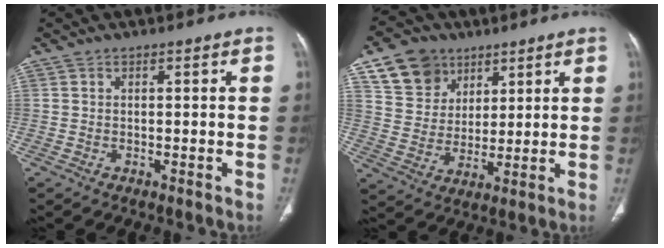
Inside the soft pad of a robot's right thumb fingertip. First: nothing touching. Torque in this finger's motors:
{"motor_torque": [0.01, 1.04, 0.16, -0.14, 0.00]}